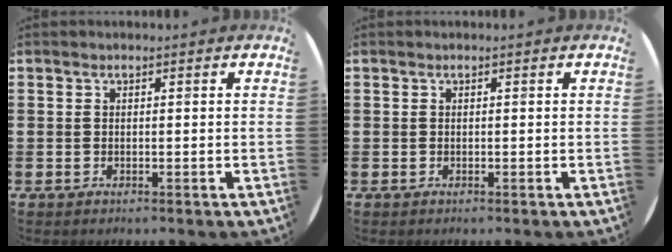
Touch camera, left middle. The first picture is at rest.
{"total": 0.0}